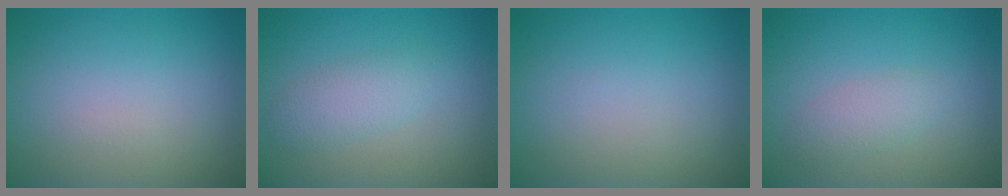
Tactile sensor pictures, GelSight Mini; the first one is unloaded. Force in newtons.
{"total": 2.5, "press": 2.5, "slide": 0.2}
{"total": 0.0}
{"total": 1.8, "press": 1.8, "slide": 0.1}